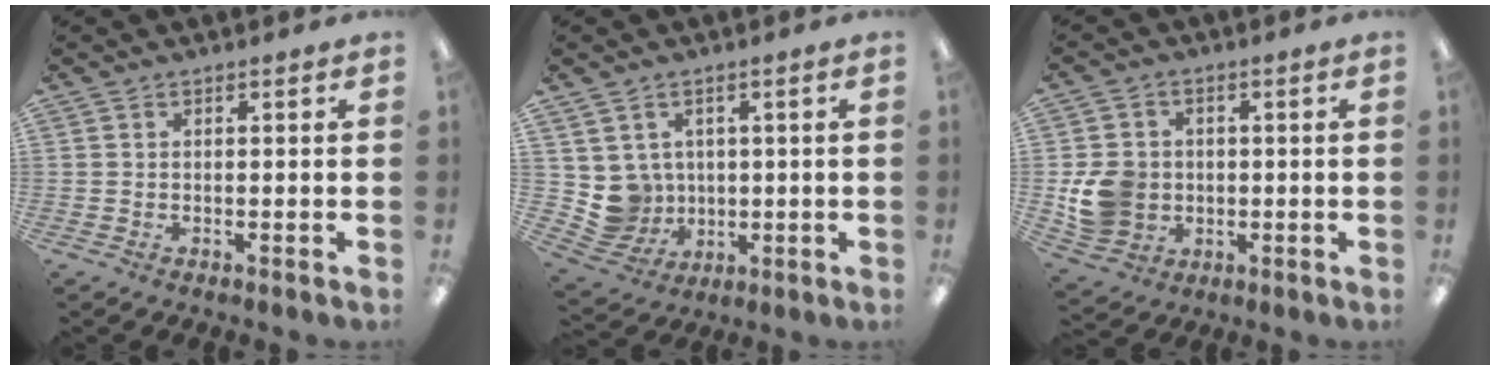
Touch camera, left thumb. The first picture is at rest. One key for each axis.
{"total": 7.0, "fx": 2.0, "fy": 6.6, "fz": 0.9, "tx": -0.050, "ty": -0.010, "tz": 0.050}
{"total": 9.4, "fx": -0.7, "fy": 8.5, "fz": 4.0, "tx": -0.092, "ty": 0.017, "tz": -0.006}